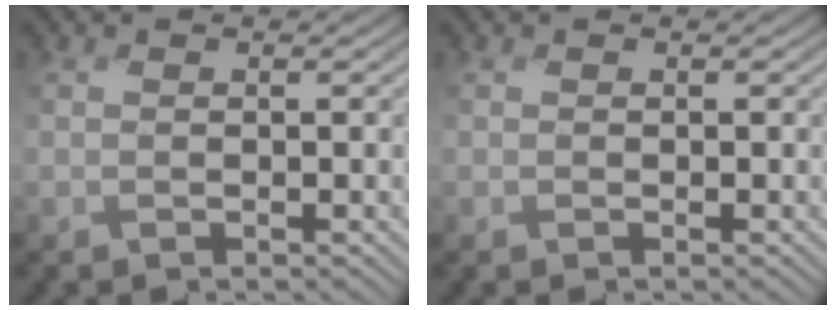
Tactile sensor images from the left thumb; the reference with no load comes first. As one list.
[{"total": 0.0}]